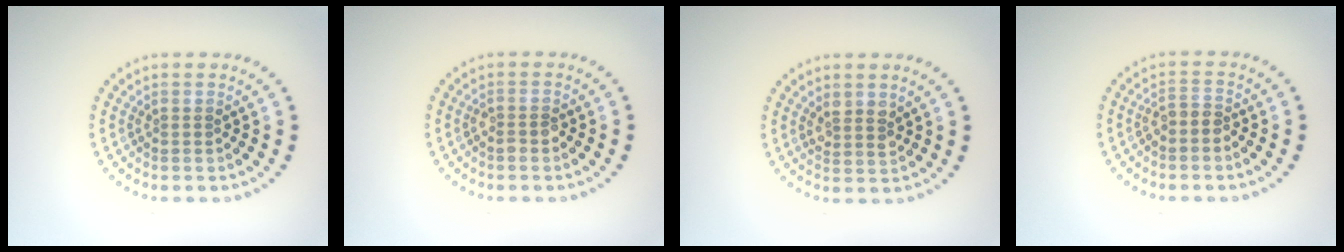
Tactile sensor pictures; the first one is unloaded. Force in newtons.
{"total": 1.1, "press": 1.1, "slide": 0.4}
{"total": 1.7, "press": 1.5, "slide": 0.8}
{"total": 1.6, "press": 1.3, "slide": 1.0}